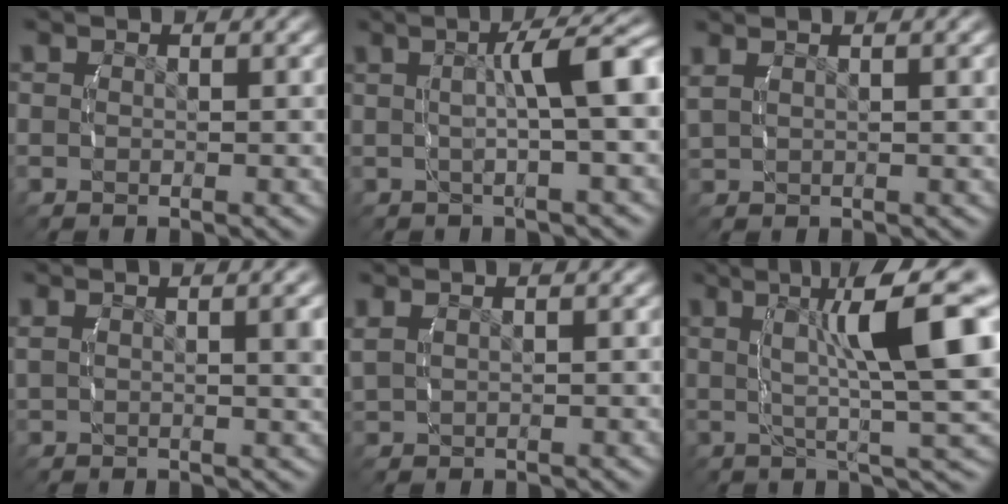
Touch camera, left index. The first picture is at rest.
{"total": 5.7, "force": [0.6, 1.5, 5.4], "torque": [-0.070, 0.026, 0.007]}
{"total": 2.8, "force": [1.7, 1.1, 1.9], "torque": [-0.028, 0.023, 0.026]}
{"total": 5.0, "force": [2.5, 1.6, 4.1], "torque": [-0.037, 0.028, 0.034]}
{"total": 2.0, "force": [1.0, 1.1, 1.3], "torque": [-0.025, 0.017, 0.019]}
{"total": 10.6, "force": [2.8, 2.5, 9.9], "torque": [-0.124, 0.028, 0.036]}